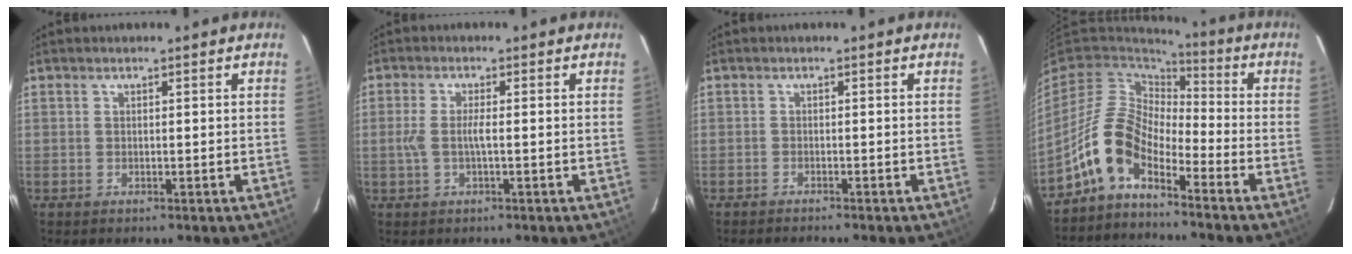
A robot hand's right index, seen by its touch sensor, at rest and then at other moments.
{"total": 3.5, "force": [-0.4, 0.6, 3.4], "torque": [-0.070, 0.003, -0.008]}
{"total": 2.0, "force": [-2.0, -0.2, 0.5], "torque": [-0.021, -0.008, -0.034]}
{"total": 10.9, "force": [-6.4, 5.2, 7.1], "torque": [-0.144, 0.015, -0.139]}